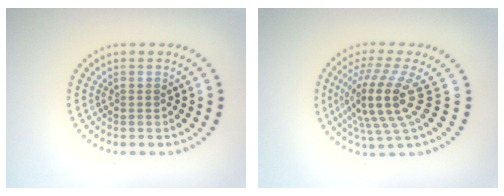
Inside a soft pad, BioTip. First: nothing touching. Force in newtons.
{"total": 5.5, "press": 3.9, "slide": 3.8}